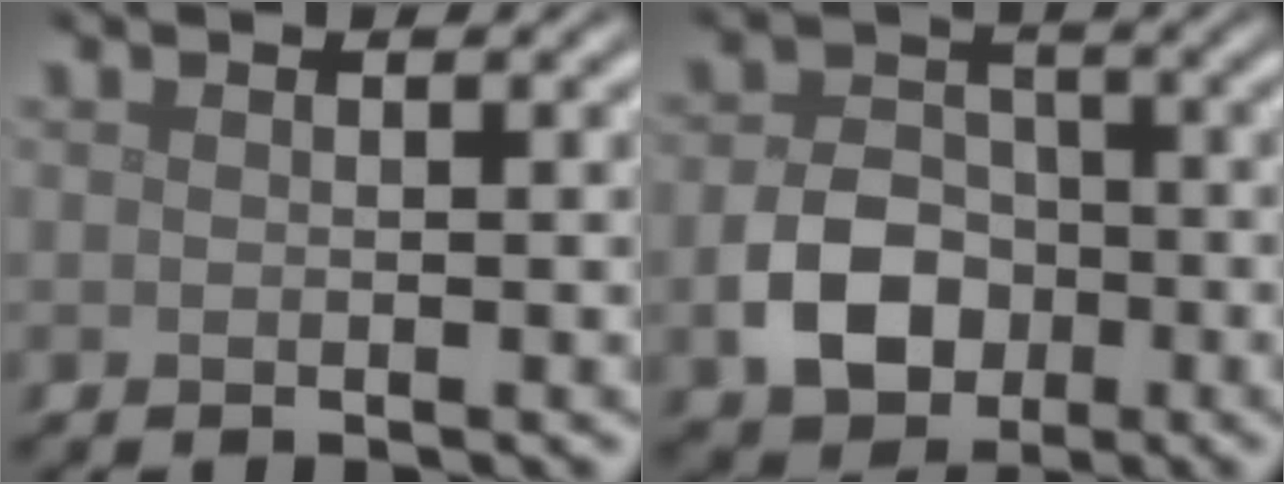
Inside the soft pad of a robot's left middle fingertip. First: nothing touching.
{"total": 5.5, "force": [-1.9, 4.2, 3.1], "torque": [-0.055, -0.002, -0.035]}